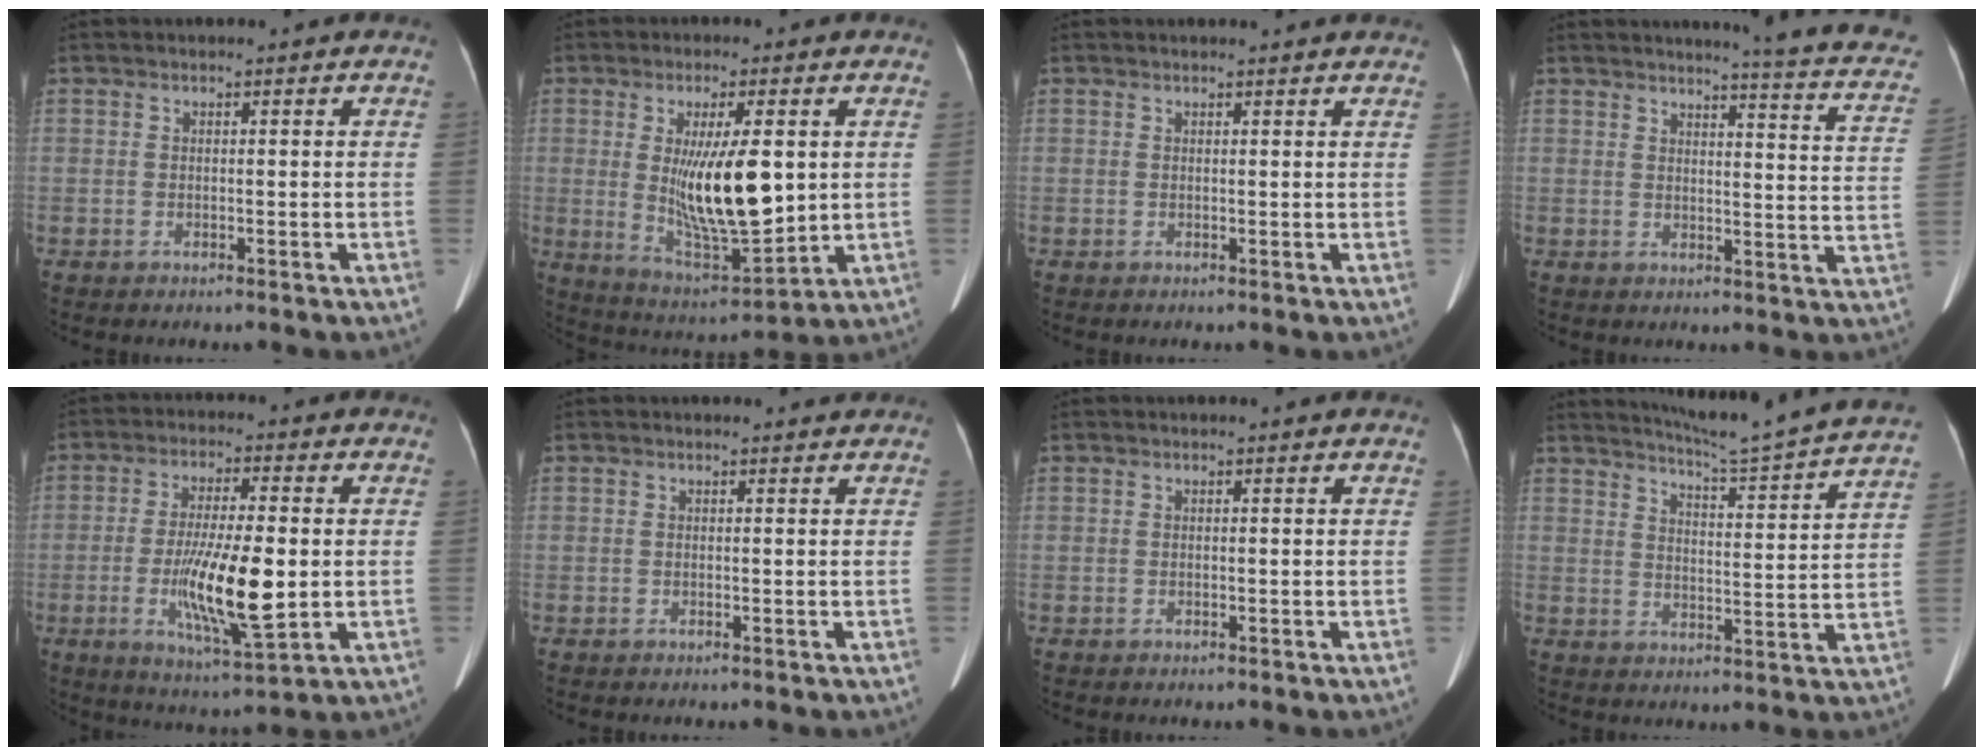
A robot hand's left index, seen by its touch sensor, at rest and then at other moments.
{"total": 13.3, "force": [1.3, 3.2, 12.9], "torque": [-0.231, -0.019, 0.032]}
{"total": 3.5, "force": [3.3, 0.0, 1.0], "torque": [-0.015, 0.010, 0.030]}
{"total": 13.7, "force": [11.9, 0.6, 6.6], "torque": [-0.071, -0.060, 0.107]}
{"total": 11.5, "force": [-1.6, 1.8, 11.2], "torque": [-0.208, -0.017, -0.025]}
{"total": 1.5, "force": [1.5, 0.1, 0.1], "torque": [-0.009, 0.002, 0.017]}
{"total": 0.7, "force": [0.7, 0.0, 0.2], "torque": [-0.008, 0.001, 0.008]}
{"total": 19.2, "force": [17.7, -1.5, 7.3], "torque": [-0.123, -0.060, 0.222]}